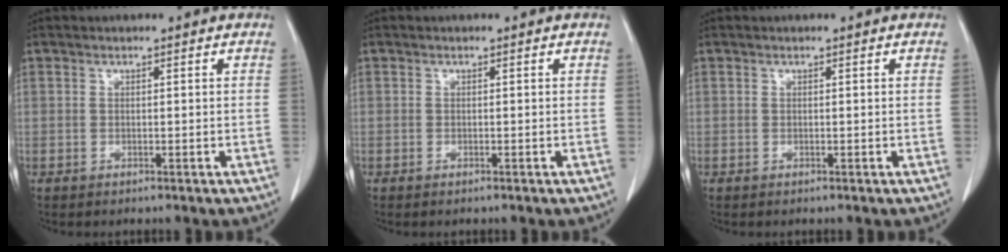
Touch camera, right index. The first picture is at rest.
{"total": 0.0}
{"total": 0.0}